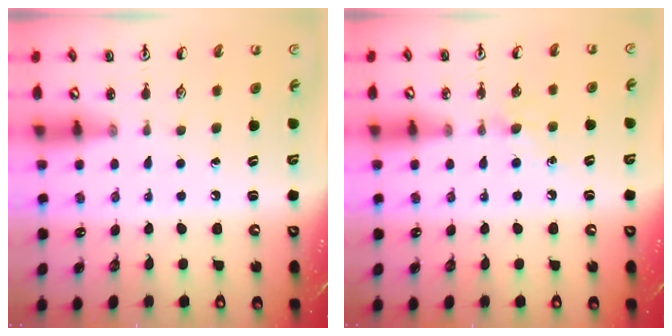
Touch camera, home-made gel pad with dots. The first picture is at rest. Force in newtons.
{"total": 4.1, "press": 4.0, "slide": 0.6}